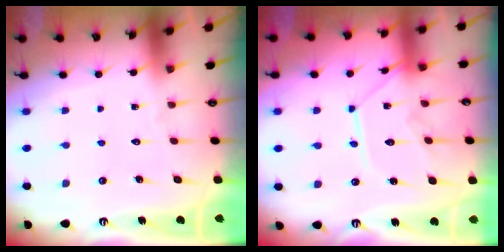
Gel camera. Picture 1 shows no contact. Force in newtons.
{"total": 11.6, "press": 11.6, "slide": 0.6}